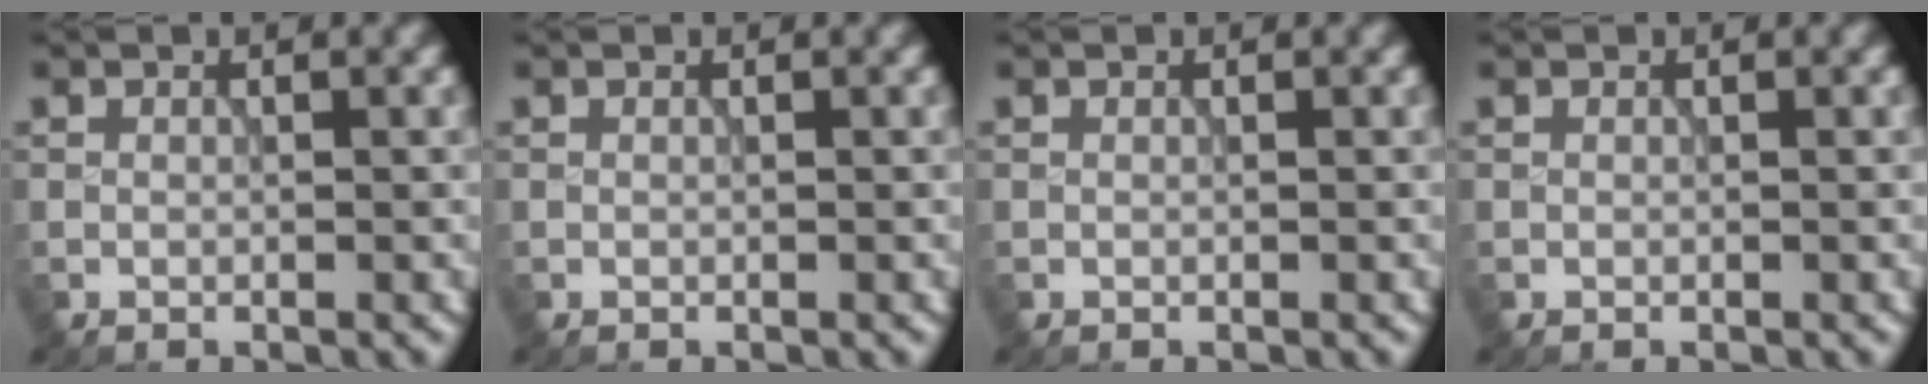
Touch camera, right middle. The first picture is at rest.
{"total": 0.0}
{"total": 0.0}
{"total": 0.0}